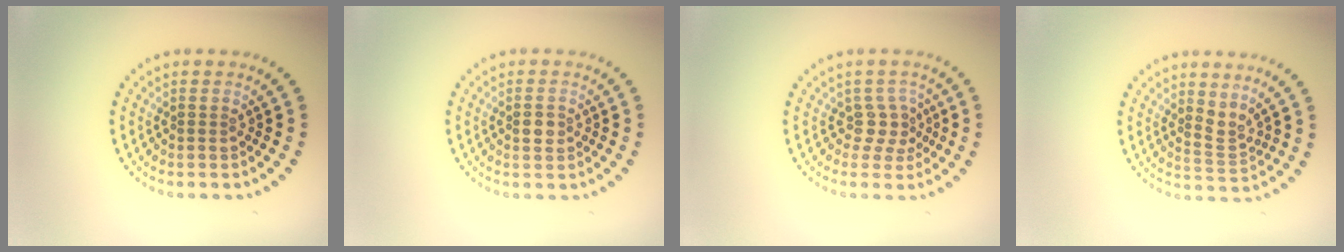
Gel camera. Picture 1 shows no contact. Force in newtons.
{"total": 1.6, "press": 1.5, "slide": 0.3}
{"total": 2.1, "press": 1.6, "slide": 1.4}
{"total": 2.1, "press": 1.4, "slide": 1.6}